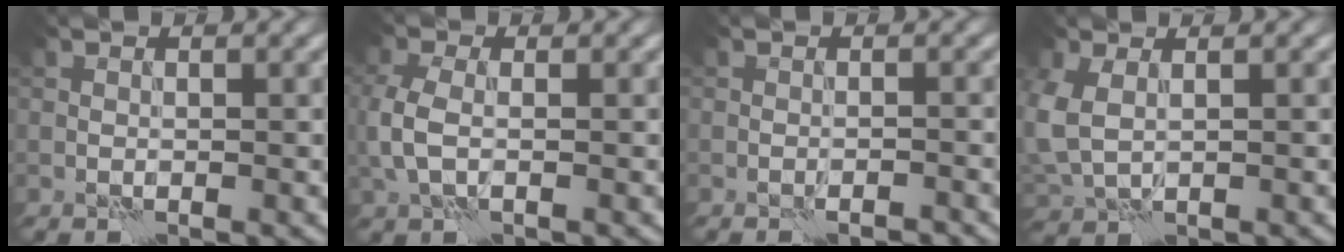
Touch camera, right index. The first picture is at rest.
{"total": 3.2, "force": [-0.2, 2.0, 2.5], "torque": [-0.069, 0.005, -0.008]}
{"total": 1.8, "force": [-1.6, 0.3, 0.8], "torque": [-0.015, 0.009, -0.022]}
{"total": 3.8, "force": [0.6, 2.8, 2.6], "torque": [-0.078, -0.007, 0.023]}